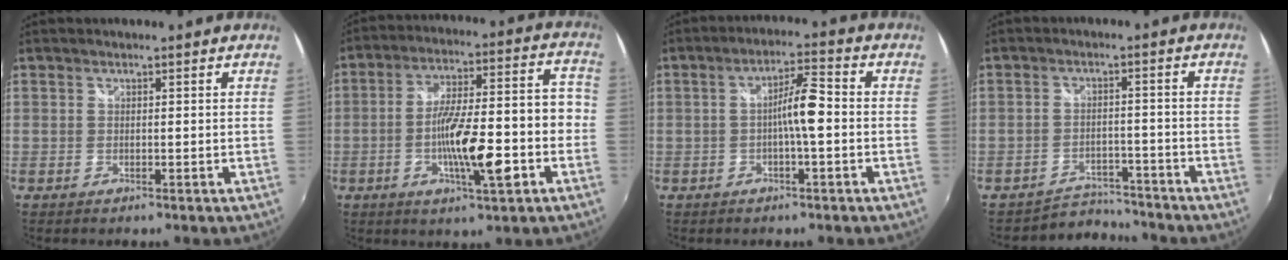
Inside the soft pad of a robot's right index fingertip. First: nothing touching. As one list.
[{"total": 15.7, "force": [-5.8, 3.1, 14.2], "torque": [-0.234, 0.000, -0.091]}, {"total": 5.8, "force": [-1.0, 0.4, 5.7], "torque": [-0.101, 0.012, -0.017]}, {"total": 5.3, "force": [-4.9, 1.5, -1.4], "torque": [0.016, 0.017, -0.078]}]